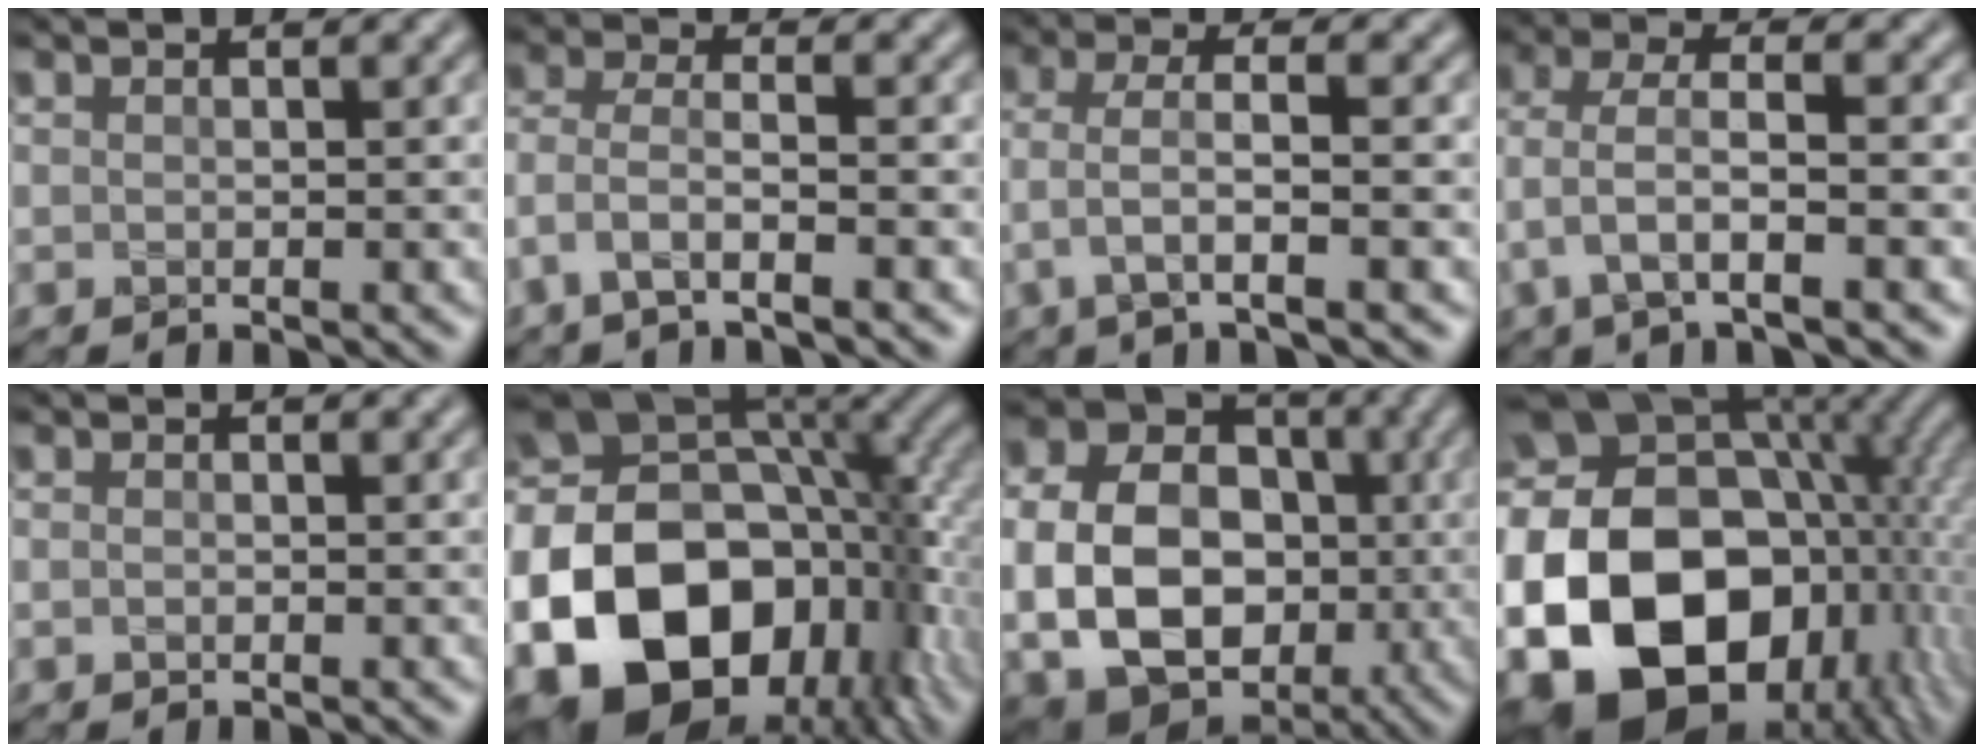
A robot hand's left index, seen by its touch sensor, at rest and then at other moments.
{"total": 3.8, "force": [-2.4, 0.9, 2.8], "torque": [-0.063, 0.000, -0.057]}
{"total": 3.9, "force": [-1.2, 0.9, 3.6], "torque": [-0.076, 0.005, -0.027]}
{"total": 4.5, "force": [-1.6, 1.5, 4.0], "torque": [-0.091, 0.005, -0.034]}
{"total": 0.7, "force": [-0.3, 0.5, 0.4], "torque": [-0.008, -0.001, -0.006]}
{"total": 21.9, "force": [-5.8, 16.4, 13.3], "torque": [-0.278, -0.055, -0.098]}
{"total": 14.1, "force": [-1.6, 11.0, 8.6], "torque": [-0.156, -0.018, -0.023]}
{"total": 22.8, "force": [-3.6, 17.4, 14.3], "torque": [-0.284, -0.051, -0.063]}